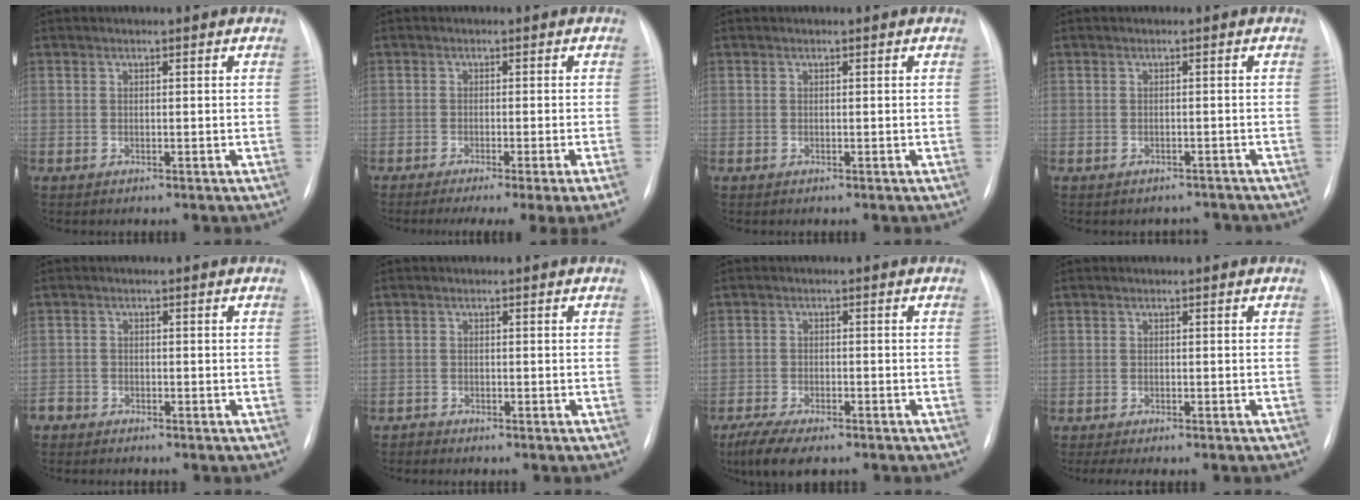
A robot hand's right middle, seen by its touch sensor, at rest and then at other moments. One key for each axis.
{"total": 10.1, "fx": -7.5, "fy": -1.1, "fz": 6.6, "tx": -0.067, "ty": -0.022, "tz": -0.104}
{"total": 0.0}
{"total": 3.0, "fx": -2.7, "fy": 1.3, "fz": -0.2, "tx": 0.004, "ty": 0.007, "tz": -0.032}
{"total": 2.2, "fx": -2.1, "fy": 0.9, "fz": 0.0, "tx": -0.003, "ty": -0.003, "tz": -0.038}
{"total": 0.8, "fx": -0.7, "fy": 0.1, "fz": -0.3, "tx": 0.000, "ty": -0.005, "tz": -0.014}
{"total": 7.6, "fx": -5.7, "fy": 2.1, "fz": 4.6, "tx": -0.083, "ty": -0.019, "tz": -0.091}
{"total": 4.3, "fx": -3.5, "fy": 0.8, "fz": 2.4, "tx": -0.033, "ty": -0.008, "tz": -0.044}